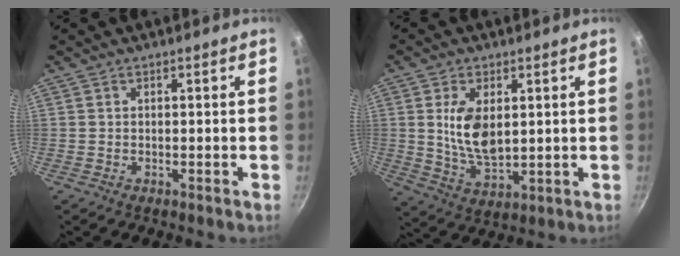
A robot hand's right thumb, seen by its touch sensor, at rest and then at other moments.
{"total": 9.6, "force": [1.7, 5.2, 7.9], "torque": [-0.139, -0.017, 0.045]}